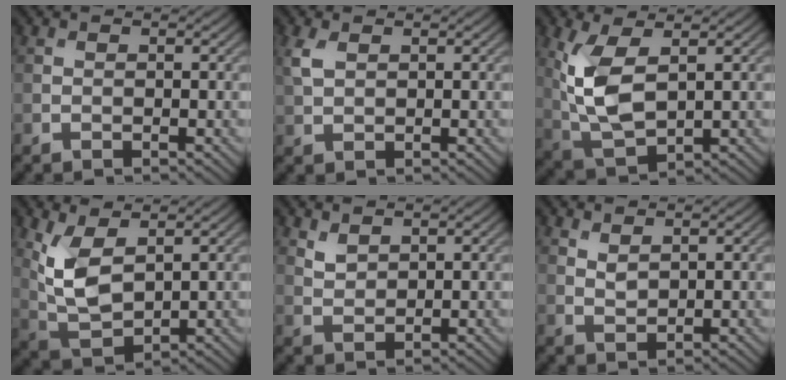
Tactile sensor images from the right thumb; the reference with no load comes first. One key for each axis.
{"total": 2.6, "fx": 1.1, "fy": 1.4, "fz": 1.8, "tx": -0.054, "ty": 0.004, "tz": 0.025}
{"total": 8.6, "fx": 1.9, "fy": 4.2, "fz": 7.3, "tx": -0.182, "ty": -0.002, "tz": 0.038}
{"total": 7.1, "fx": 2.7, "fy": 3.4, "fz": 5.6, "tx": -0.137, "ty": -0.006, "tz": 0.057}
{"total": 2.0, "fx": 1.5, "fy": 0.9, "fz": 0.9, "tx": -0.025, "ty": -0.003, "tz": 0.037}
{"total": 1.7, "fx": 1.3, "fy": 0.6, "fz": 0.9, "tx": -0.026, "ty": -0.003, "tz": 0.031}